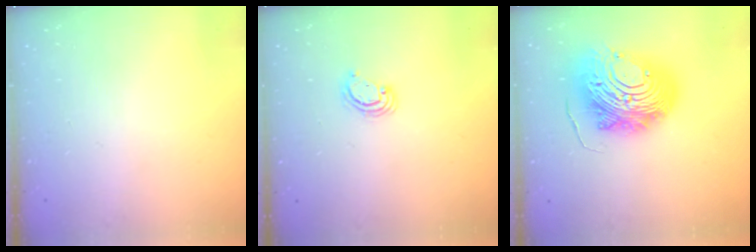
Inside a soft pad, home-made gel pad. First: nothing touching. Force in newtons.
{"total": 3.4, "press": 3.4, "slide": 0.4}
{"total": 20.1, "press": 20.0, "slide": 2.0}